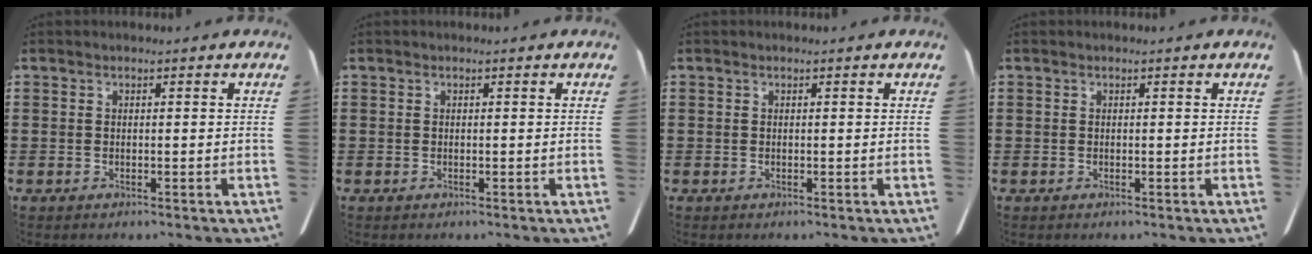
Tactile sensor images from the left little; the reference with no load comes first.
{"total": 0.0}
{"total": 0.0}
{"total": 0.0}